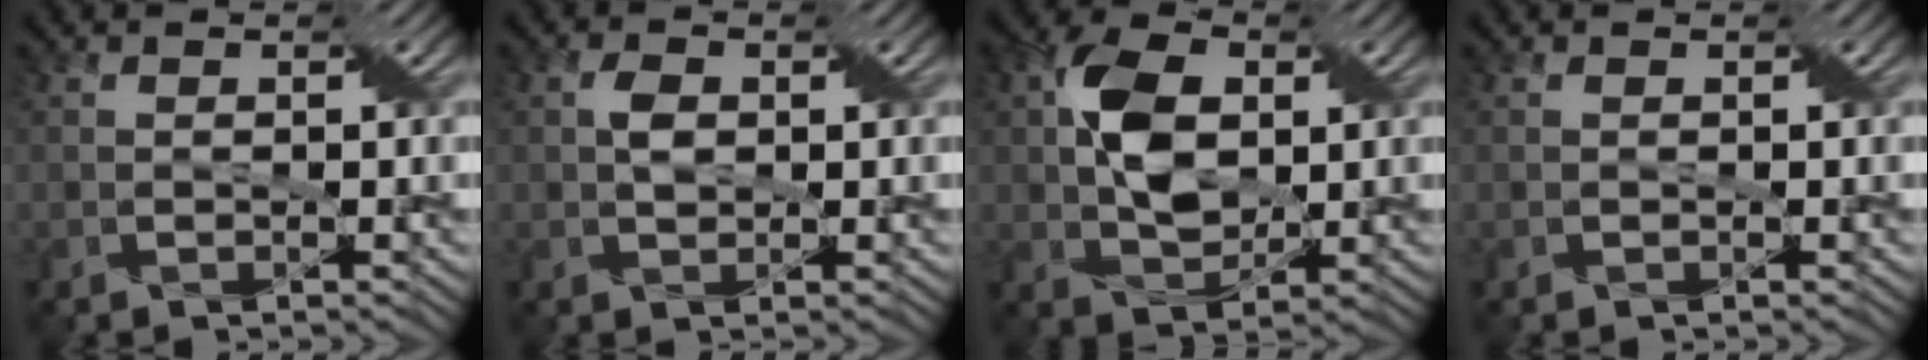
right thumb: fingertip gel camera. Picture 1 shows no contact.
{"total": 2.1, "force": [0.3, 1.3, 1.6], "torque": [-0.033, 0.004, 0.003]}
{"total": 8.0, "force": [1.4, 5.2, 5.9], "torque": [-0.124, 0.009, 0.024]}
{"total": 0.0}